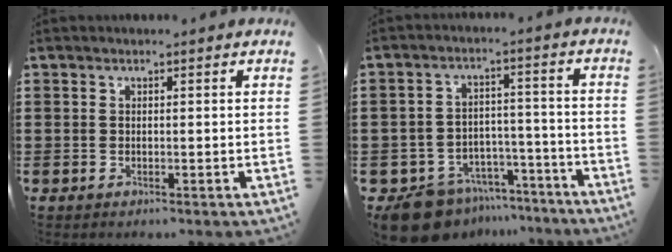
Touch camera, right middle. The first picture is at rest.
{"total": 9.4, "force": [-8.4, 3.7, 2.0], "torque": [-0.051, 0.034, -0.160]}